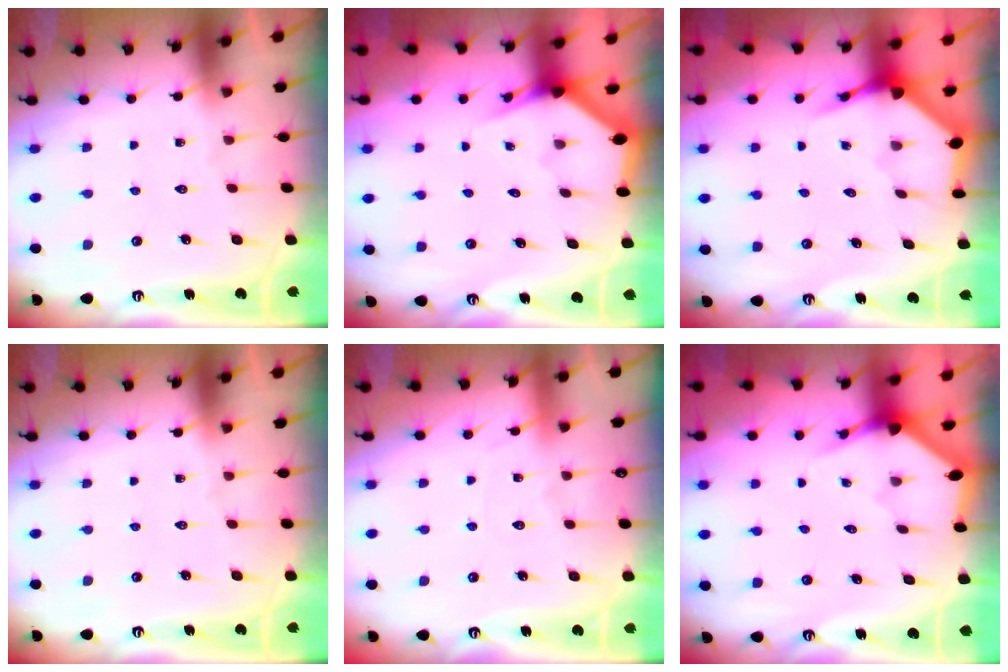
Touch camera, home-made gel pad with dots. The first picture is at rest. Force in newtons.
{"total": 2.8, "press": 2.8, "slide": 0.0}
{"total": 3.9, "press": 3.9, "slide": 0.5}
{"total": 0.0}
{"total": 3.3, "press": 3.3, "slide": 0.4}
{"total": 3.2, "press": 3.2, "slide": 0.2}